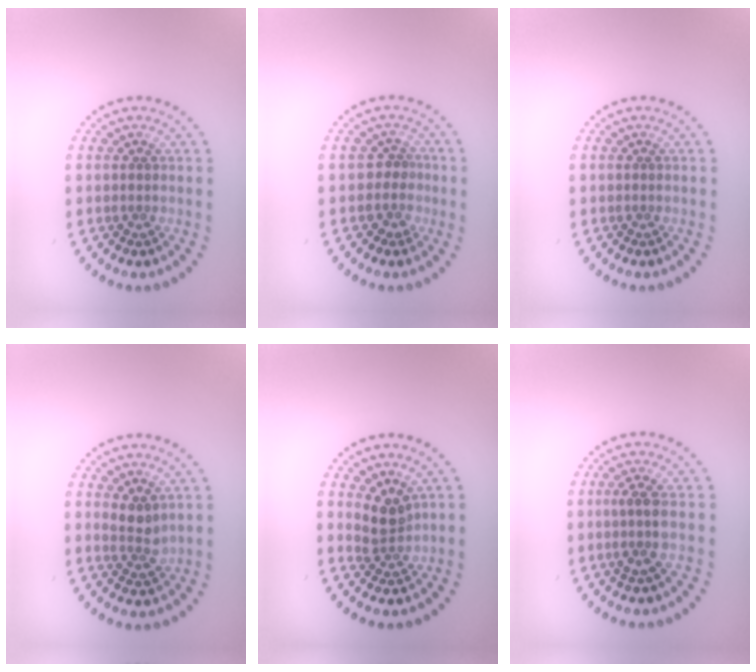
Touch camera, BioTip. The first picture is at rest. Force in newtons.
{"total": 1.9, "press": 1.5, "slide": 1.2}
{"total": 0.0}
{"total": 2.0, "press": 1.7, "slide": 1.0}
{"total": 2.4, "press": 1.8, "slide": 1.5}
{"total": 2.1, "press": 1.7, "slide": 1.2}